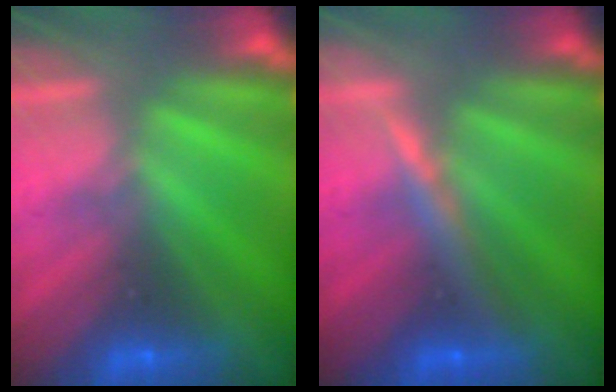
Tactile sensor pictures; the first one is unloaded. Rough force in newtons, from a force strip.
{"total": 3.4}